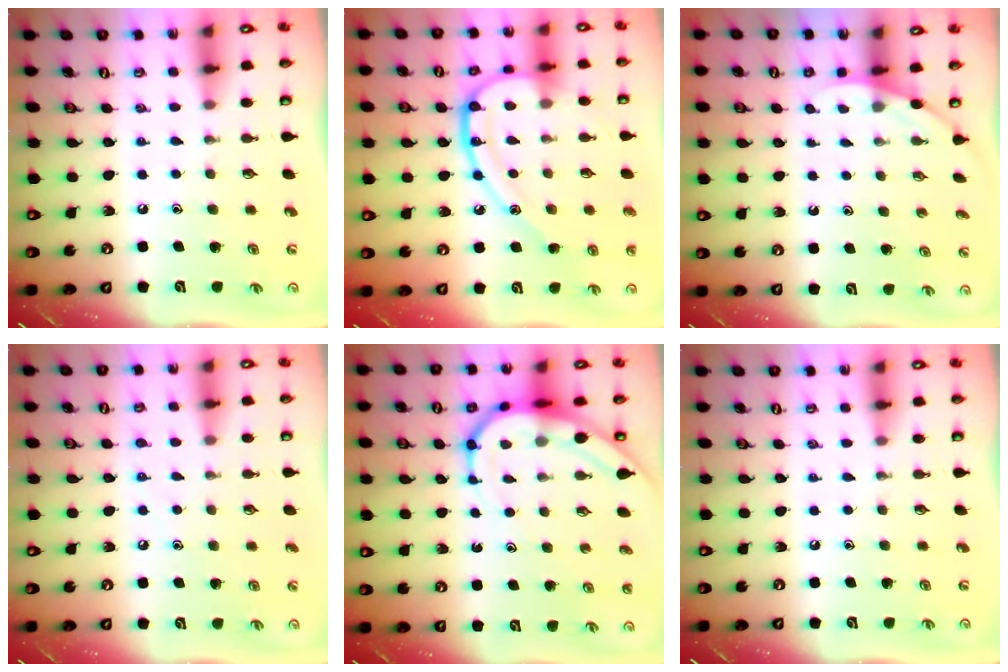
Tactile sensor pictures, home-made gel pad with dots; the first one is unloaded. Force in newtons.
{"total": 16.6, "press": 16.5, "slide": 1.2}
{"total": 2.0, "press": 2.0, "slide": 0.0}
{"total": 5.3, "press": 5.2, "slide": 0.5}
{"total": 9.1, "press": 9.1, "slide": 0.8}
{"total": 0.0}